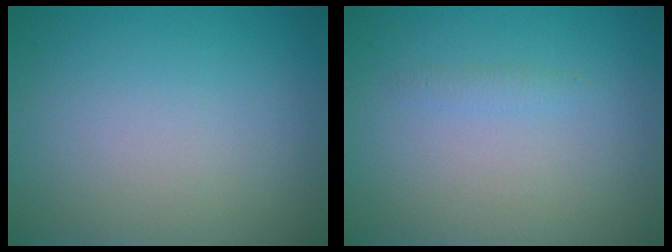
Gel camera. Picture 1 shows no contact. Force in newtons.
{"total": 0.7, "press": 0.7, "slide": 0.0}